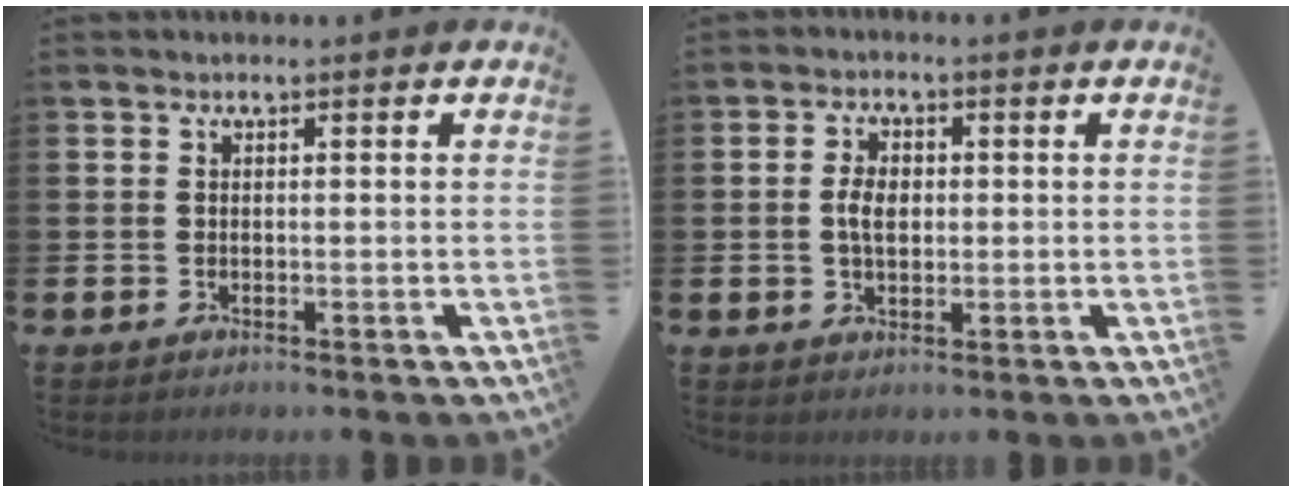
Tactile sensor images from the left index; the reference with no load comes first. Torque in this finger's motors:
{"motor_torque": [0.85, -0.11, 0.13, 0.07]}